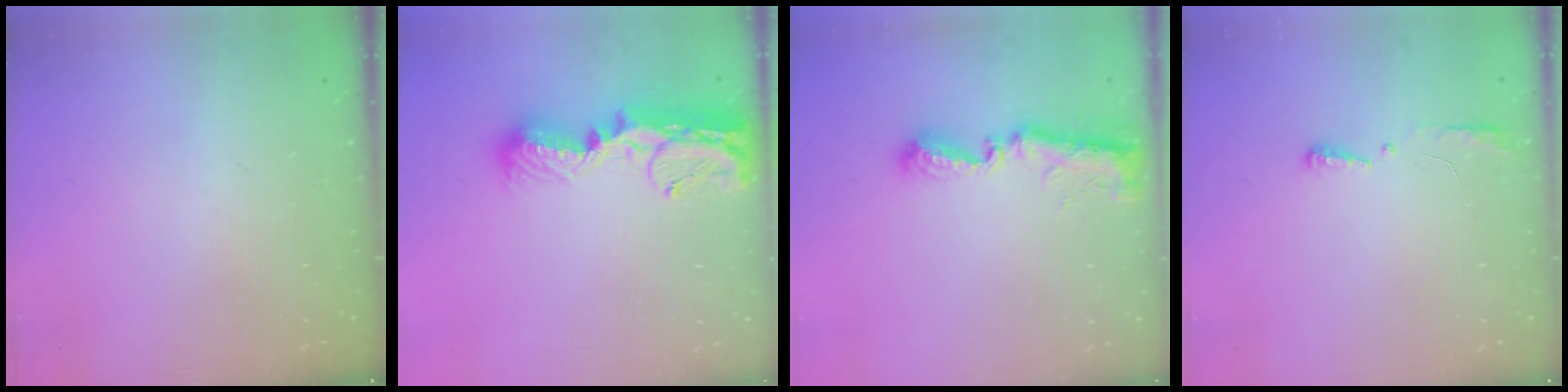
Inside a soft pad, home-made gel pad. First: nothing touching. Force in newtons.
{"total": 15.0, "press": 15.0, "slide": 1.2}
{"total": 9.2, "press": 9.2, "slide": 0.4}
{"total": 4.1, "press": 3.9, "slide": 1.2}